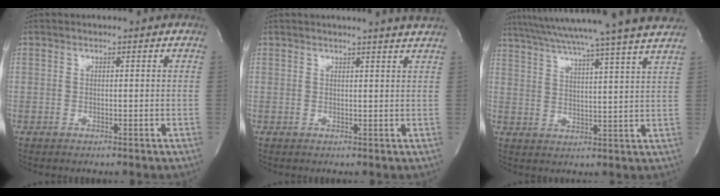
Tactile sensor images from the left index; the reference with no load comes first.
{"total": 4.6, "force": [4.2, -1.0, 1.6], "torque": [-0.022, -0.007, 0.032]}
{"total": 22.0, "force": [19.1, -1.9, 10.8], "torque": [-0.187, -0.019, 0.257]}